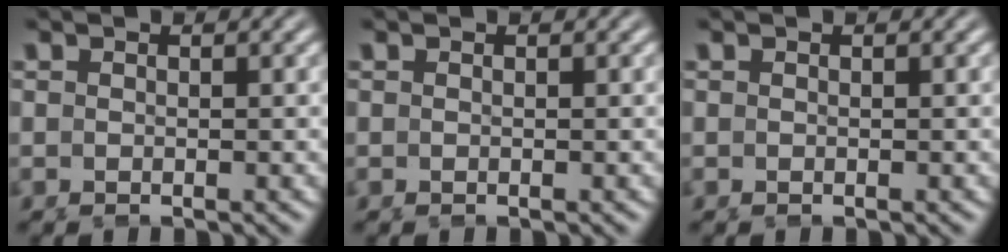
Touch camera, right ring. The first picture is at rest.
{"total": 0.0}
{"total": 0.0}